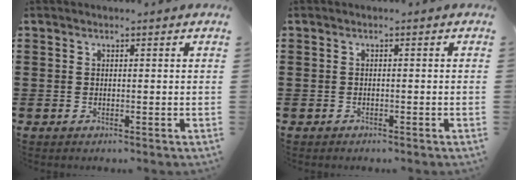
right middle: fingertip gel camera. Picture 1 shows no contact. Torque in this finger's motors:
{"motor_torque": [-0.18, 0.04, 0.05, 0.00]}